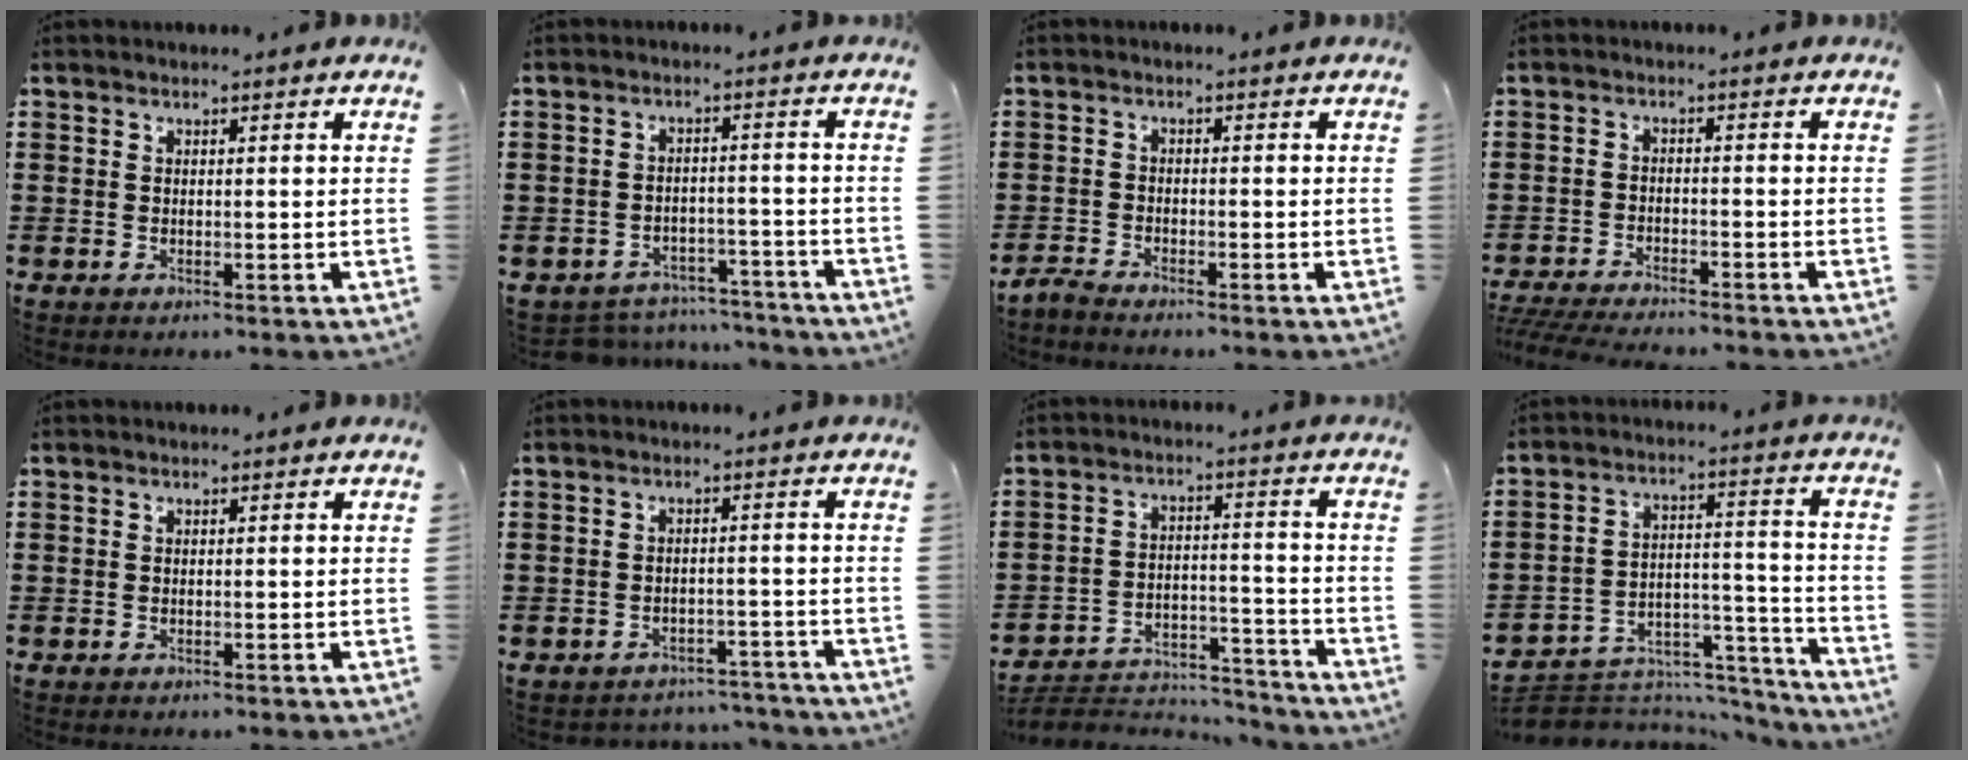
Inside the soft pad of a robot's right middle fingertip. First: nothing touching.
{"total": 4.6, "force": [-4.5, 0.8, 0.0], "torque": [-0.004, 0.010, -0.095]}
{"total": 2.1, "force": [-2.1, 0.1, 0.4], "torque": [-0.018, 0.000, -0.045]}
{"total": 3.9, "force": [-3.8, 0.1, 0.8], "torque": [-0.028, -0.008, -0.083]}
{"total": 0.0}
{"total": 3.0, "force": [-2.9, 0.4, -0.1], "torque": [-0.006, 0.000, -0.064]}
{"total": 5.1, "force": [-5.0, 1.2, 0.5], "torque": [-0.009, 0.015, -0.102]}
{"total": 6.6, "force": [-6.1, 2.6, 0.5], "torque": [-0.004, 0.020, -0.116]}